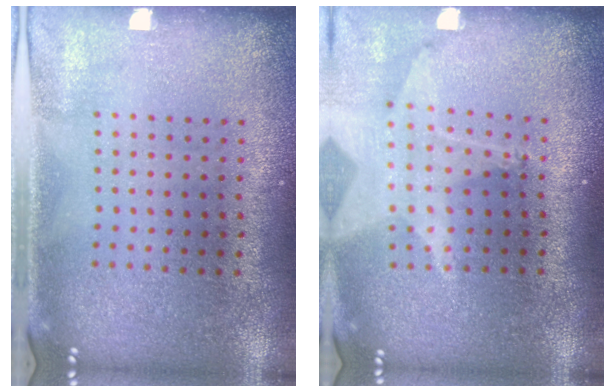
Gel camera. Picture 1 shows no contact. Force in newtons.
{"total": 2.0, "press": 1.5, "slide": 1.3}